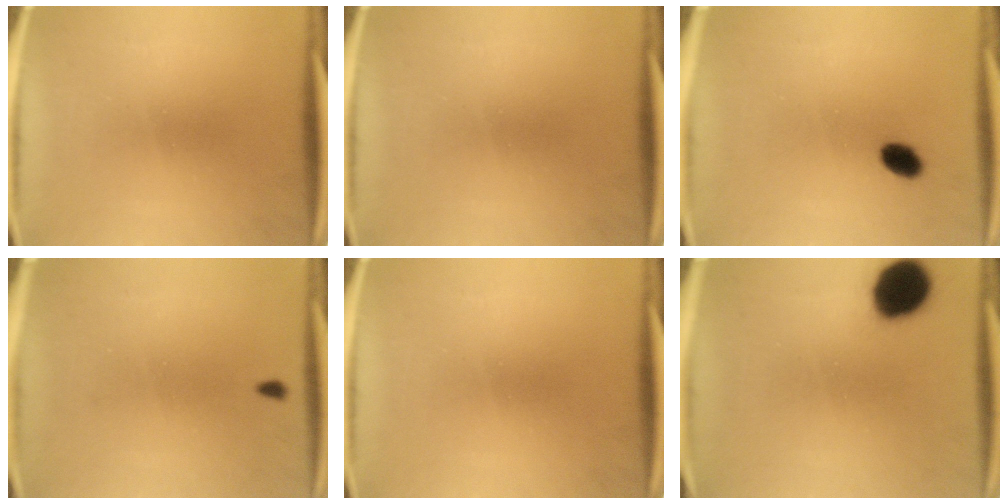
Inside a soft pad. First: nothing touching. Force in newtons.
{"total": 0.0}
{"total": 3.5}
{"total": 0.8}
{"total": 0.0}
{"total": 12.7}